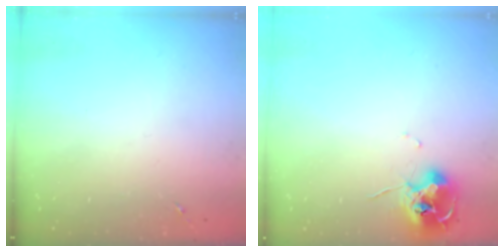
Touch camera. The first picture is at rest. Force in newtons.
{"total": 9.8, "press": 9.8, "slide": 0.5}